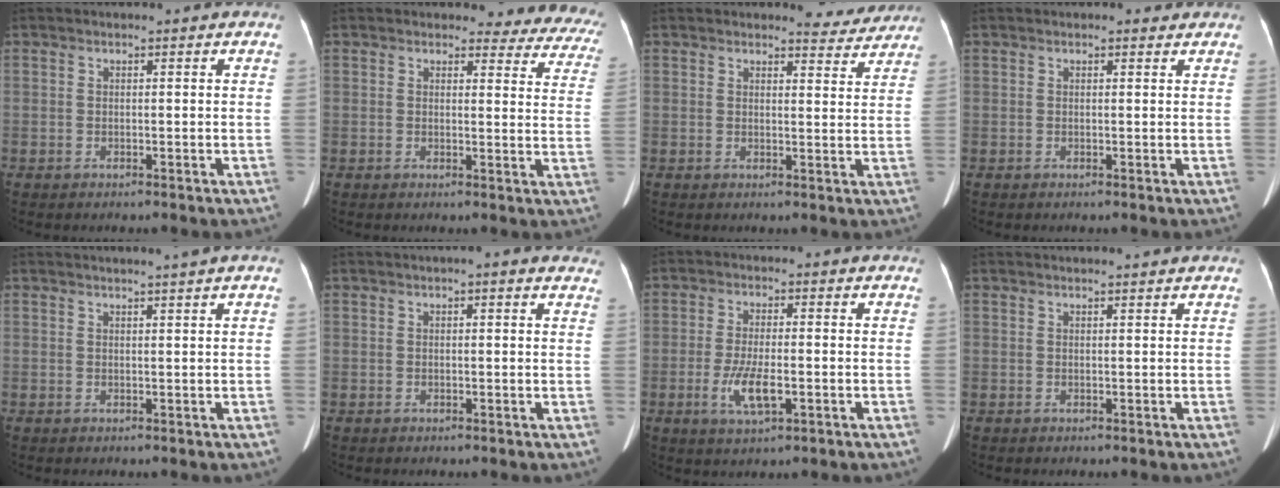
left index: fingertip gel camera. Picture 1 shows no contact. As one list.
[{"total": 12.2, "force": [11.5, 3.8, 1.5], "torque": [0.034, -0.065, 0.080]}, {"total": 4.6, "force": [4.5, 1.2, 0.2], "torque": [0.005, -0.015, 0.039]}, {"total": 1.3, "force": [1.1, 0.6, 0.3], "torque": [-0.006, 0.005, 0.011]}, {"total": 3.0, "force": [2.4, -0.8, 1.6], "torque": [-0.019, 0.008, 0.034]}, {"total": 3.8, "force": [2.7, 0.7, 2.6], "torque": [-0.020, 0.017, 0.023]}, {"total": 5.8, "force": [-1.7, 1.6, 5.3], "torque": [-0.109, -0.008, -0.028]}, {"total": 2.6, "force": [2.4, -0.3, 0.8], "torque": [-0.010, 0.014, 0.033]}]